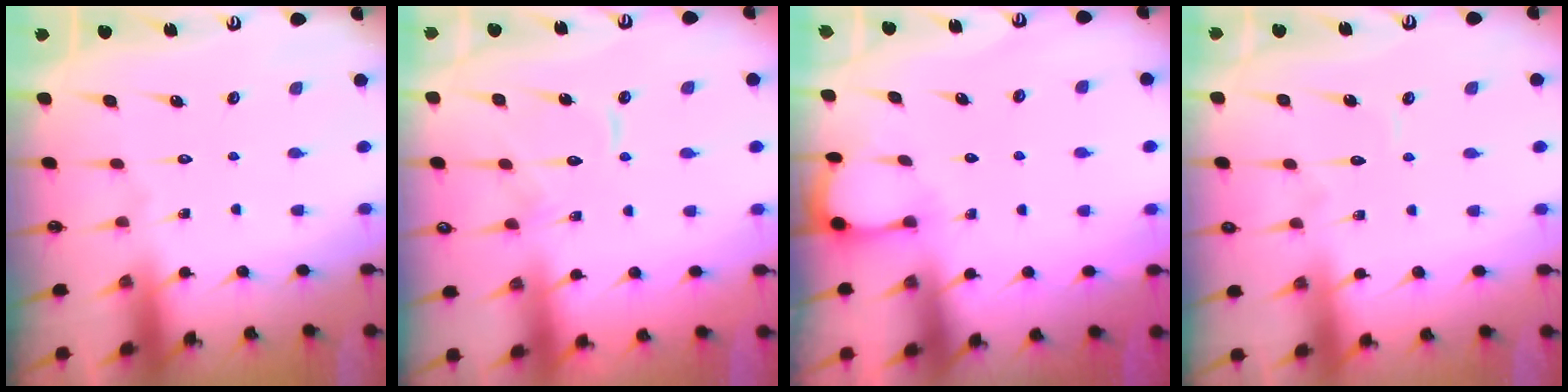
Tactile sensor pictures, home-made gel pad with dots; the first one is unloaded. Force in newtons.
{"total": 7.8, "press": 7.8, "slide": 0.6}
{"total": 3.4, "press": 3.4, "slide": 0.3}
{"total": 3.3, "press": 3.3, "slide": 0.2}